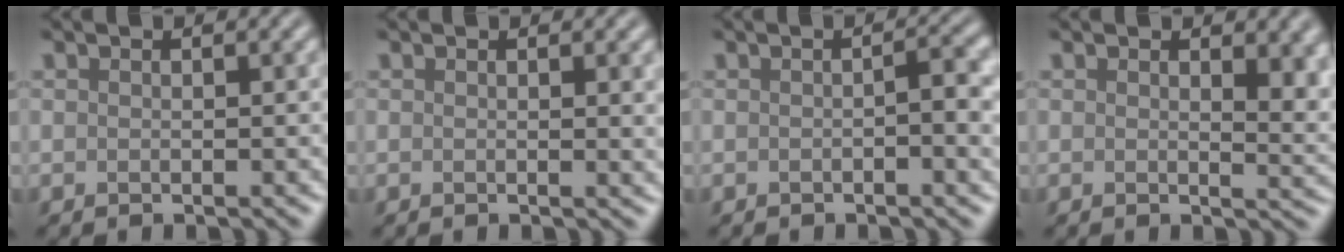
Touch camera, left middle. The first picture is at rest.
{"total": 1.5, "force": [0.3, 0.4, 1.3], "torque": [-0.010, 0.000, 0.002]}
{"total": 2.4, "force": [-0.3, 0.4, 2.3], "torque": [-0.035, 0.003, -0.005]}
{"total": 3.8, "force": [1.4, 1.8, 3.1], "torque": [-0.032, -0.008, 0.025]}